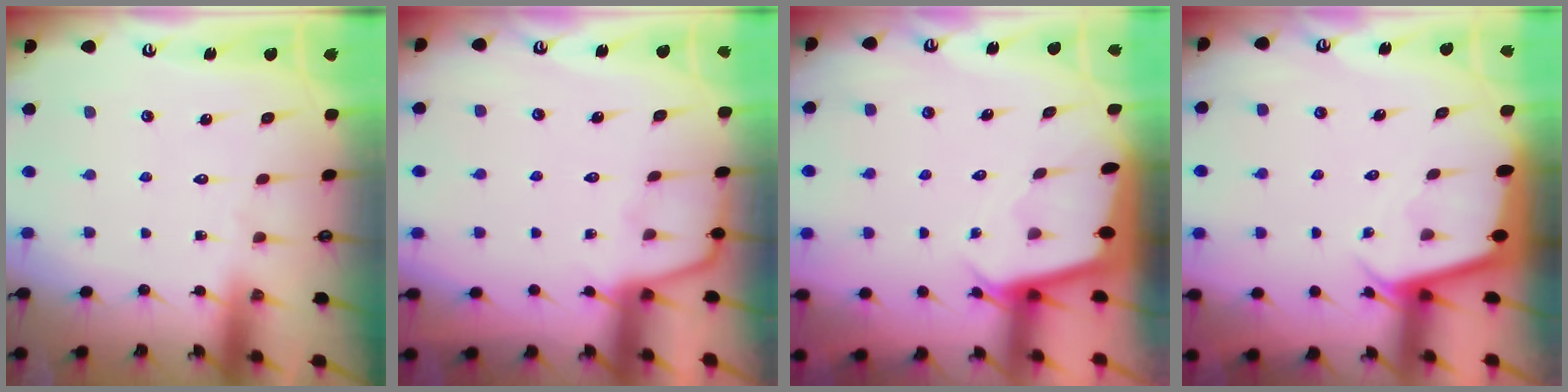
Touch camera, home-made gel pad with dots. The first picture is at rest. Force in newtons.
{"total": 3.4, "press": 3.4, "slide": 0.5}
{"total": 1.9, "press": 1.9, "slide": 0.0}
{"total": 2.5, "press": 2.5, "slide": 0.1}